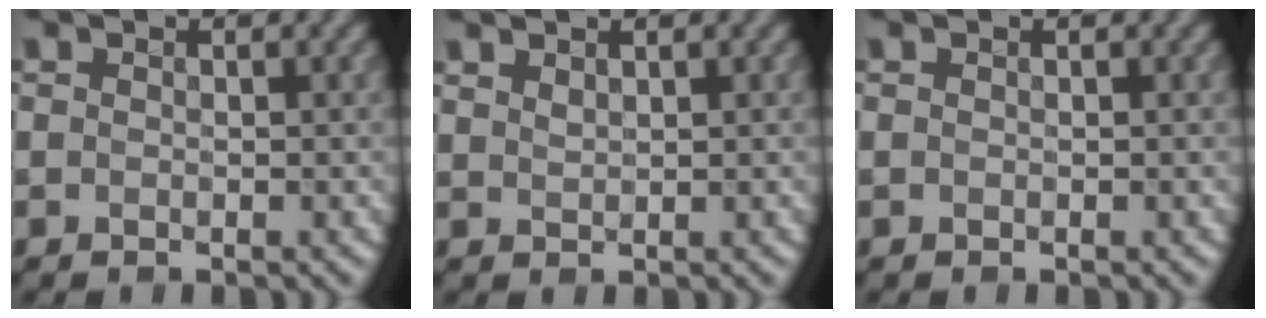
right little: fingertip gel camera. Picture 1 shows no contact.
{"total": 0.9, "force": [0.8, 0.2, 0.4], "torque": [-0.008, -0.001, 0.016]}
{"total": 0.0}